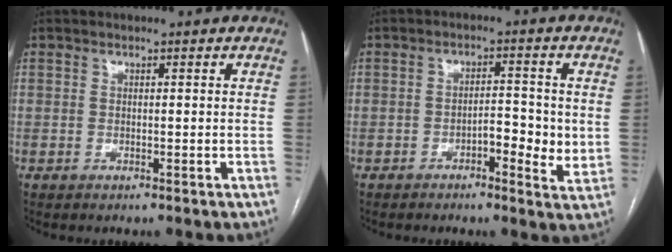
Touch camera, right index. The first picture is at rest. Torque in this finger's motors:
{"motor_torque": [0.22, 0.01, 0.12, 0.03]}